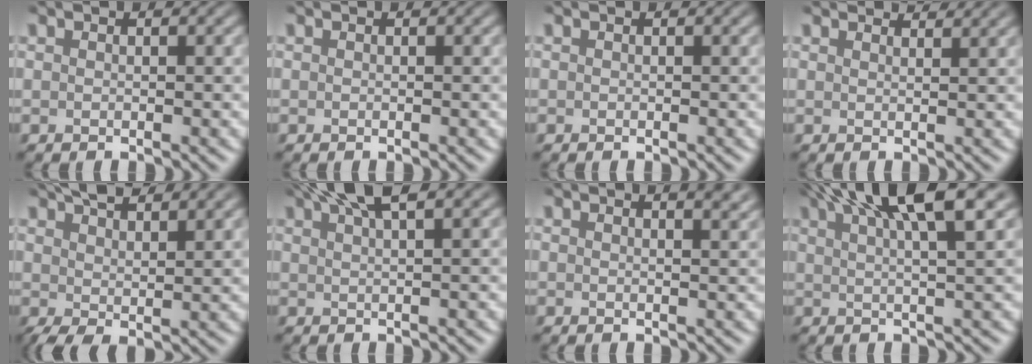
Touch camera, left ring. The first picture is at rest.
{"total": 0.0}
{"total": 0.0}
{"total": 3.1, "force": [3.0, 0.4, 0.9], "torque": [-0.013, 0.005, 0.033]}
{"total": 5.3, "force": [3.4, 1.8, 3.6], "torque": [-0.069, 0.007, 0.062]}
{"total": 4.4, "force": [3.0, 0.8, 3.1], "torque": [-0.037, 0.015, 0.047]}
{"total": 3.0, "force": [2.2, 1.1, 1.7], "torque": [-0.003, 0.016, 0.006]}
{"total": 9.4, "force": [5.4, 2.2, 7.4], "torque": [-0.079, 0.031, 0.067]}